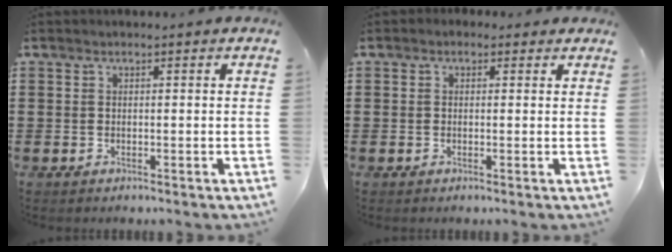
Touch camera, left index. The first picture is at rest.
{"total": 0.9, "force": [0.1, 0.8, 0.4], "torque": [-0.010, 0.006, 0.002]}